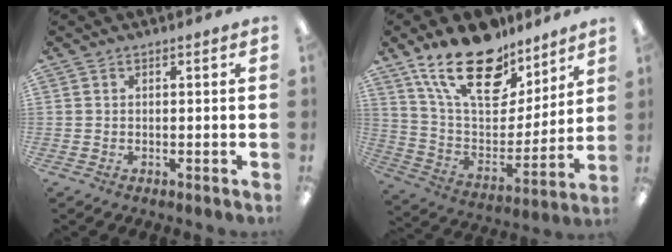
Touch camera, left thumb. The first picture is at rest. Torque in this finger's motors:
{"motor_torque": [1.68, 0.82, 1.63, -1.15, 0.44]}